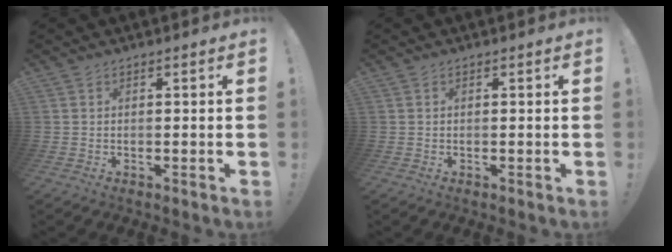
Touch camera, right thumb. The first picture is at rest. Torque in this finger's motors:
{"motor_torque": [-0.50, -0.42, 0.00, 0.16, 0.00]}